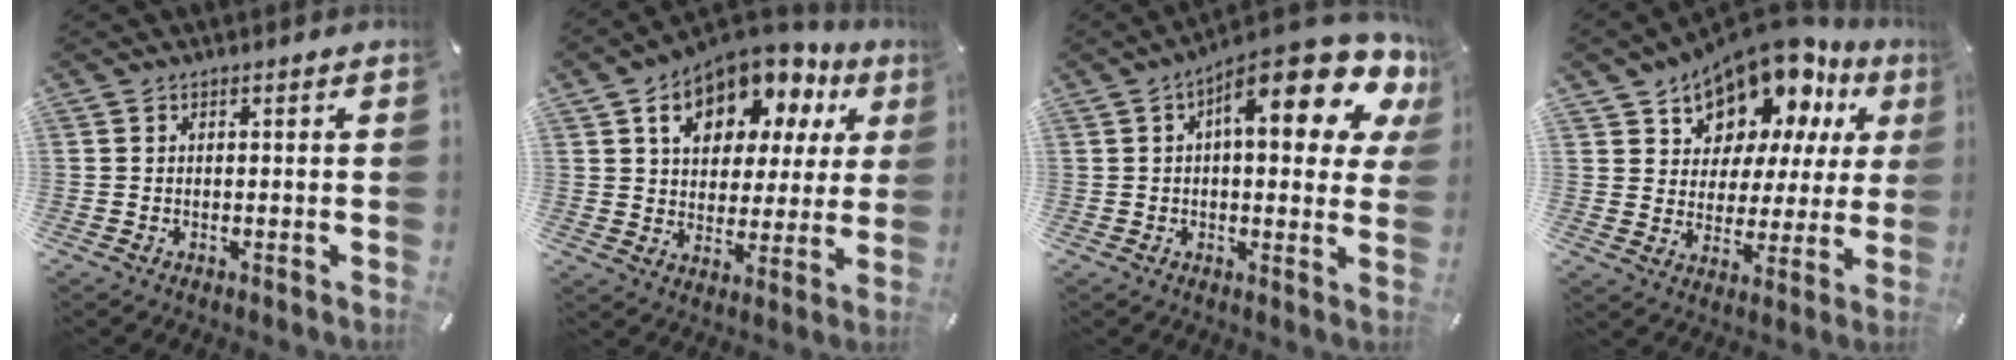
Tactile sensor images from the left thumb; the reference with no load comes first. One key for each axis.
{"total": 13.4, "fx": 7.6, "fy": 9.0, "fz": 6.5, "tx": -0.107, "ty": -0.048, "tz": 0.133}
{"total": 17.2, "fx": 7.8, "fy": 6.2, "fz": 14.0, "tx": -0.192, "ty": -0.050, "tz": 0.122}
{"total": 13.5, "fx": 10.9, "fy": 7.1, "fz": 3.6, "tx": -0.073, "ty": -0.102, "tz": 0.192}